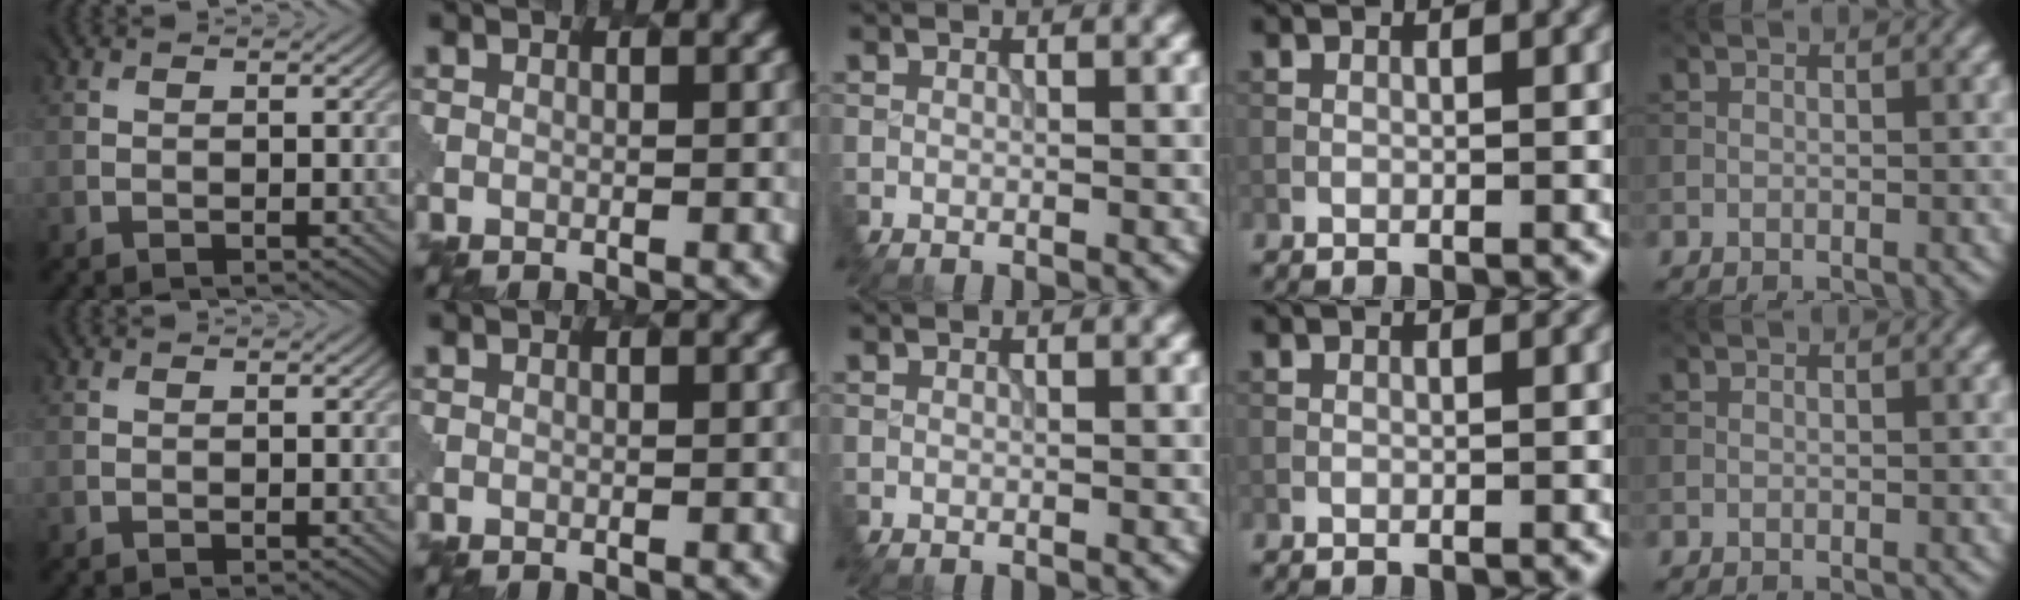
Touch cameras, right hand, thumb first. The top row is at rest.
{}